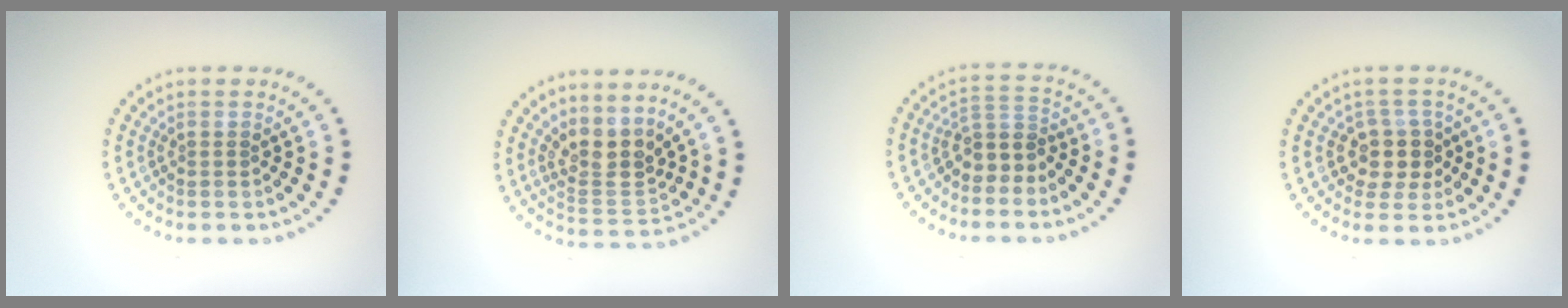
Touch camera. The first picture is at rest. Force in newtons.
{"total": 3.3, "press": 2.5, "slide": 2.1}
{"total": 2.6, "press": 2.0, "slide": 1.7}
{"total": 2.9, "press": 2.6, "slide": 1.4}